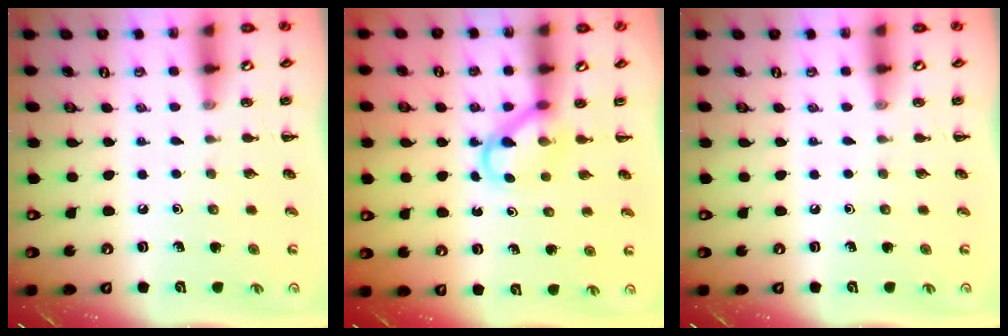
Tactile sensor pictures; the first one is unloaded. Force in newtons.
{"total": 3.8, "press": 3.6, "slide": 1.0}
{"total": 0.0}